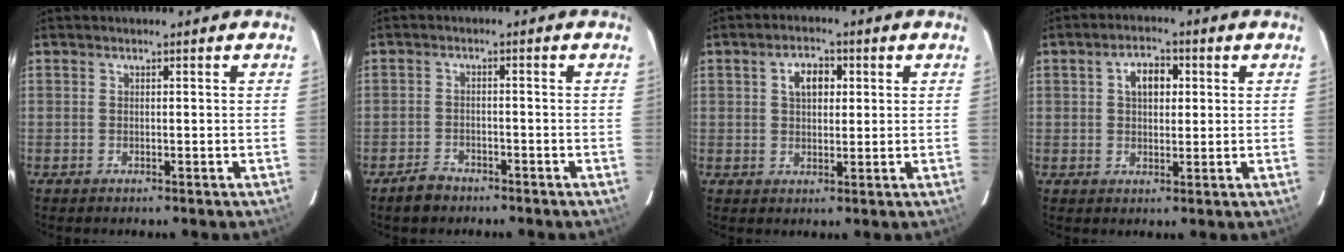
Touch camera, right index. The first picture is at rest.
{"total": 3.8, "force": [-3.0, 2.0, 1.0], "torque": [-0.030, 0.007, -0.049]}
{"total": 4.9, "force": [1.5, 3.1, 3.5], "torque": [-0.058, 0.016, 0.026]}
{"total": 5.2, "force": [1.4, 3.3, 3.8], "torque": [-0.062, 0.018, 0.024]}